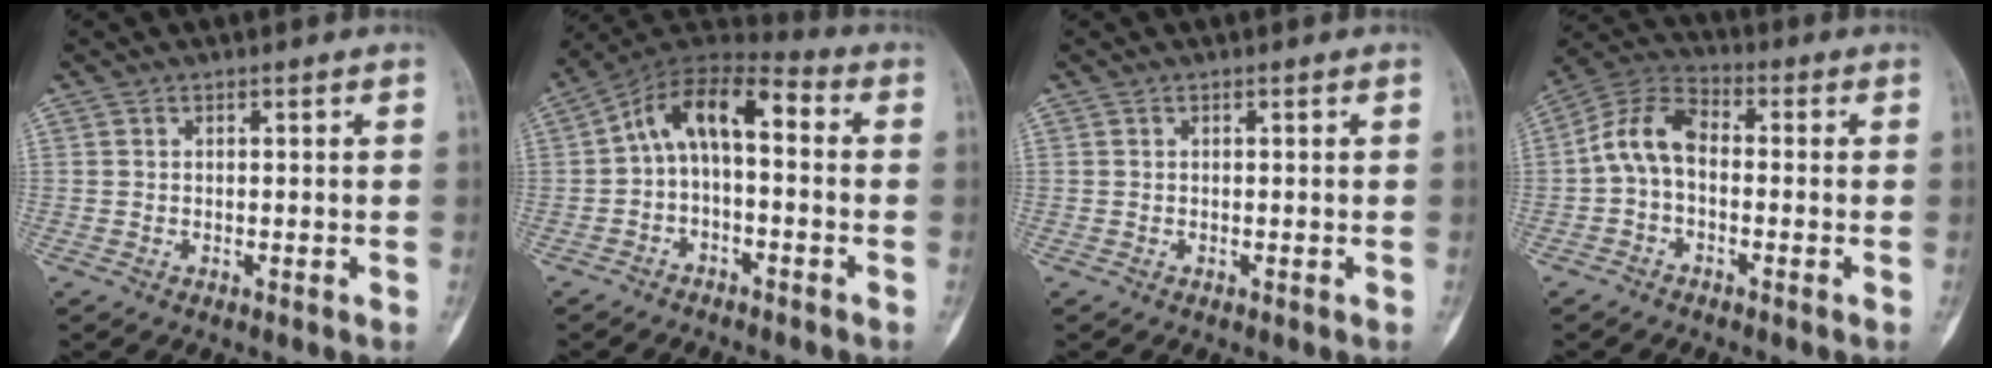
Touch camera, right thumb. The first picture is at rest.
{"total": 11.4, "force": [0.0, 6.0, 9.7], "torque": [-0.153, 0.056, -0.015]}
{"total": 0.0}
{"total": 8.6, "force": [-0.8, 5.4, 6.7], "torque": [-0.122, 0.030, -0.031]}